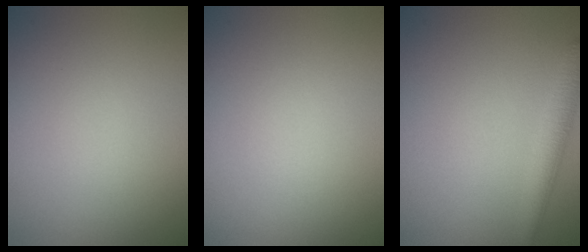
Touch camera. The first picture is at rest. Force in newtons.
{"total": 0.0}
{"total": 3.3, "press": 3.3, "slide": 0.2}